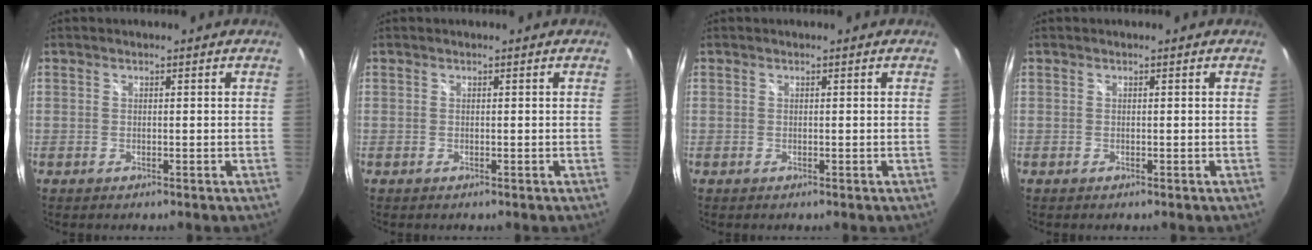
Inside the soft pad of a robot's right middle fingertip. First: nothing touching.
{"total": 0.0}
{"total": 0.0}
{"total": 0.0}